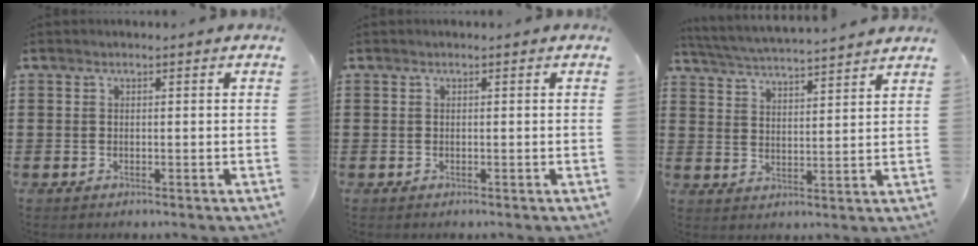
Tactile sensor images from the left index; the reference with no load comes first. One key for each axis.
{"total": 0.0}
{"total": 4.5, "fx": 4.4, "fy": -0.8, "fz": 0.7, "tx": -0.034, "ty": -0.031, "tz": 0.074}